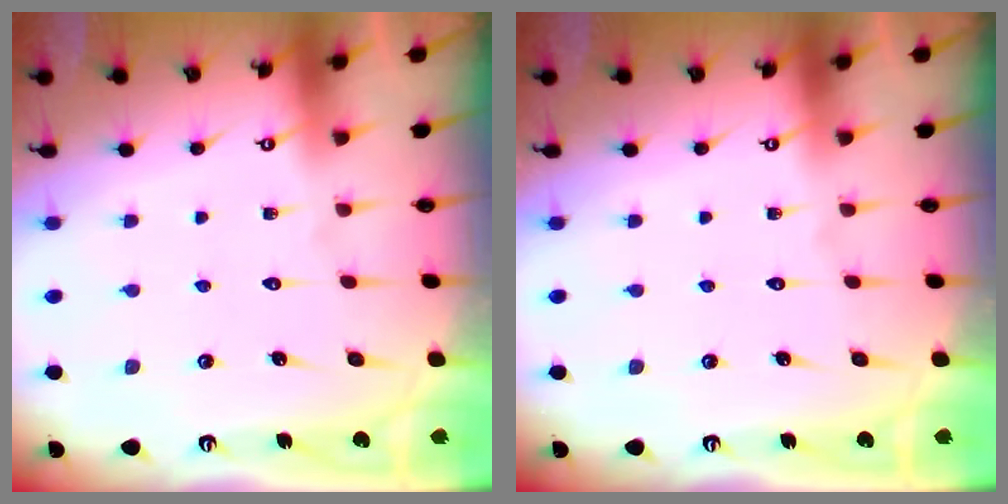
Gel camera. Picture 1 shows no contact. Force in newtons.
{"total": 0.0}